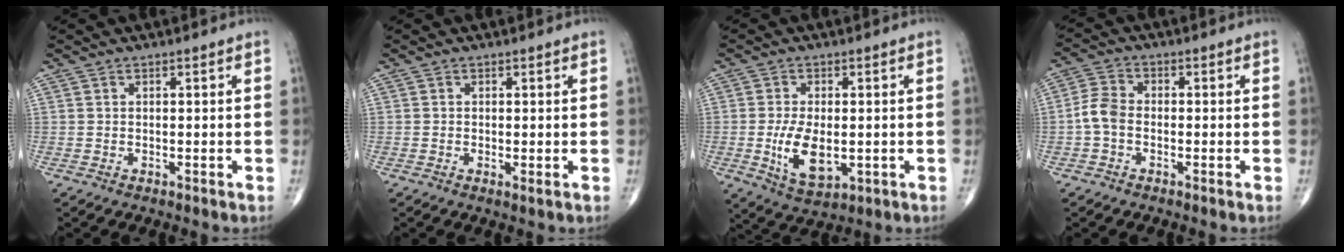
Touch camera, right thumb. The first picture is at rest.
{"total": 0.8, "force": [-0.1, 0.1, 0.8], "torque": [-0.019, -0.005, -0.004]}
{"total": 8.8, "force": [-1.2, 4.6, 7.4], "torque": [-0.131, -0.014, -0.011]}
{"total": 4.7, "force": [-1.2, 3.2, 3.2], "torque": [-0.065, 0.014, -0.033]}